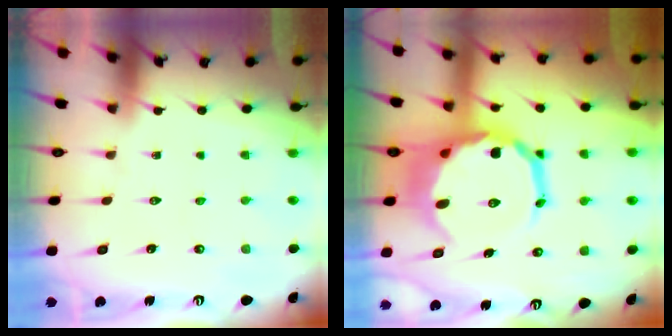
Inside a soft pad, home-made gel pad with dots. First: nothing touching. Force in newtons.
{"total": 14.2, "press": 13.7, "slide": 3.6}